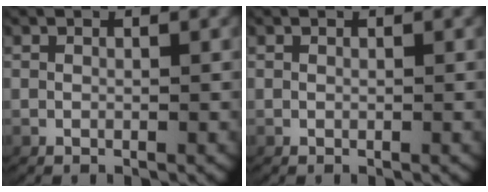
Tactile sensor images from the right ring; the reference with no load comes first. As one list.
[{"total": 0.0}]